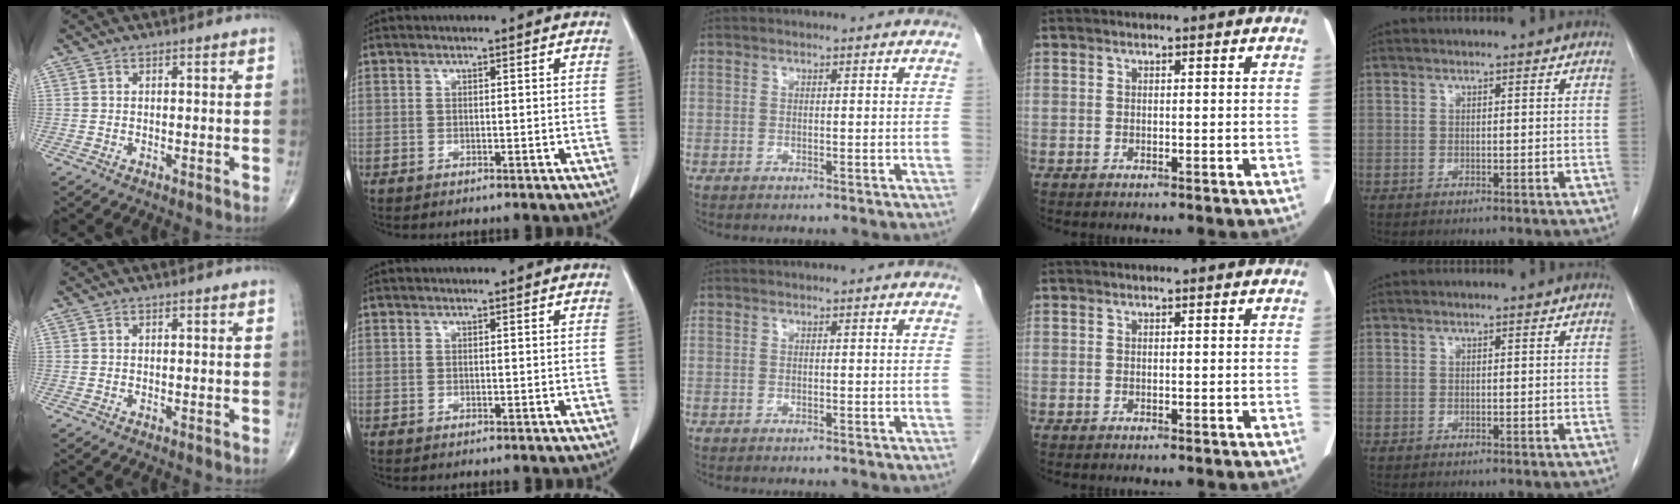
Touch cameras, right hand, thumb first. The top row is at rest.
{}